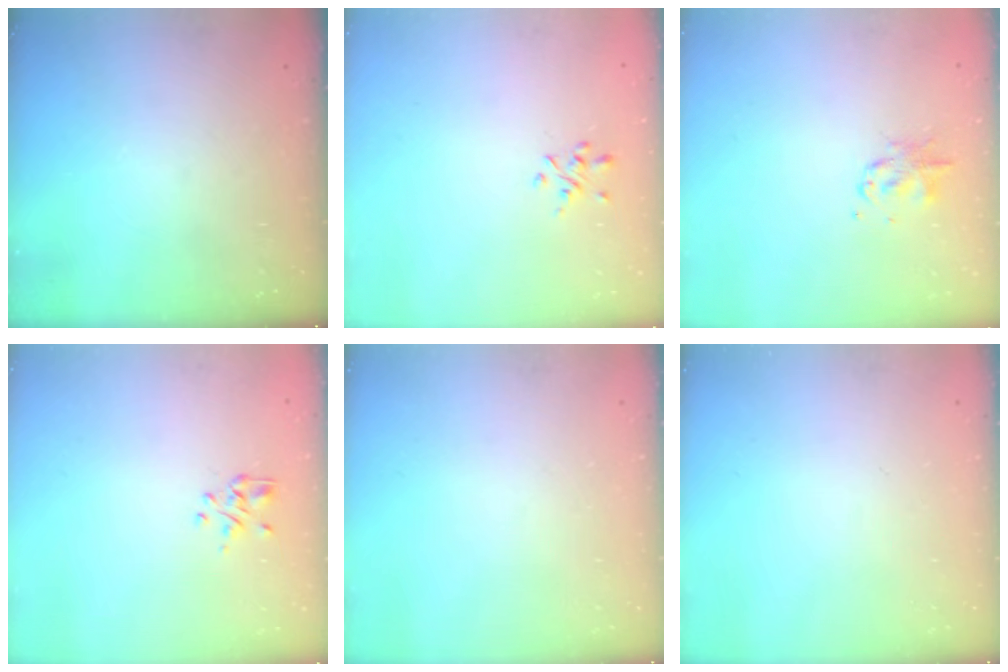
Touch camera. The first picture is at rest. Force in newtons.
{"total": 1.8, "press": 1.6, "slide": 0.7}
{"total": 2.9, "press": 2.8, "slide": 0.4}
{"total": 1.7, "press": 1.6, "slide": 0.6}
{"total": 0.0}
{"total": 0.0}